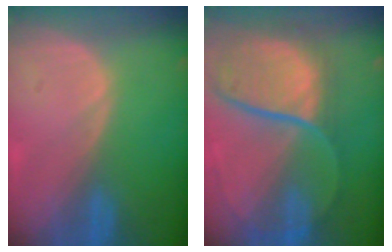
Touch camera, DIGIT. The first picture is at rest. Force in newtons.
{"total": 11.9, "press": 9.9, "slide": 6.7}